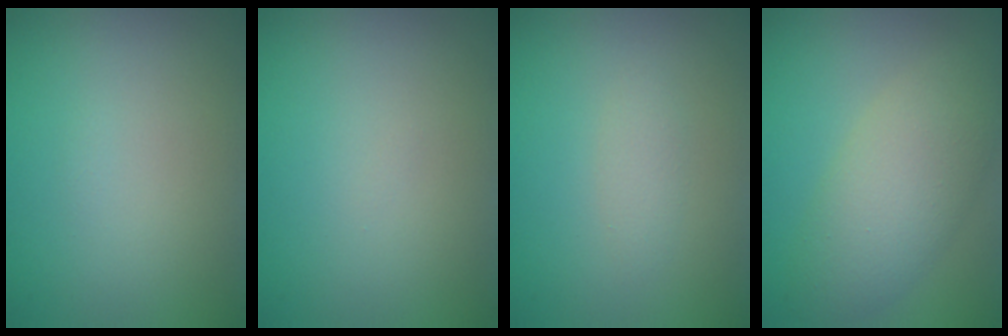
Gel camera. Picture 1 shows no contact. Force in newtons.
{"total": 0.0}
{"total": 1.1, "press": 1.1, "slide": 0.1}
{"total": 5.4, "press": 5.4, "slide": 0.1}